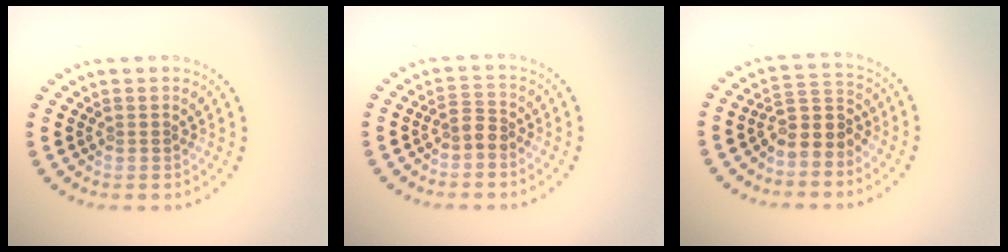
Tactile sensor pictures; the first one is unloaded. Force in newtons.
{"total": 1.7, "press": 1.4, "slide": 0.9}
{"total": 3.4, "press": 2.9, "slide": 1.8}